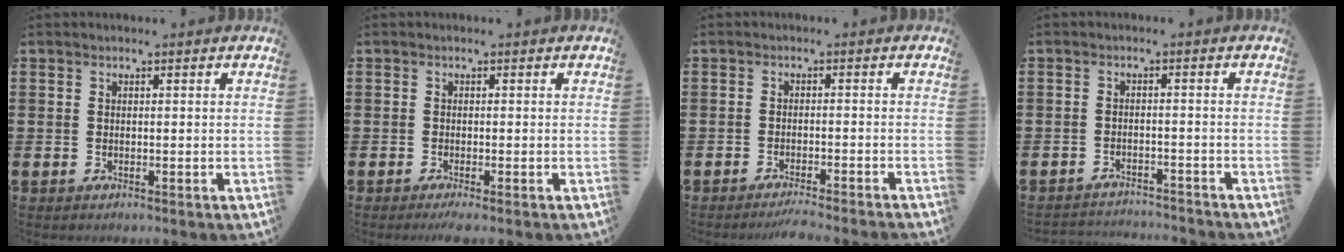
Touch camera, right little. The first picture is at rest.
{"total": 0.9, "force": [-0.5, 0.0, 0.8], "torque": [-0.012, -0.002, -0.009]}
{"total": 1.9, "force": [-1.7, -0.2, 0.7], "torque": [-0.011, 0.003, -0.033]}
{"total": 2.2, "force": [-2.2, 0.0, -0.2], "torque": [-0.002, 0.002, -0.048]}